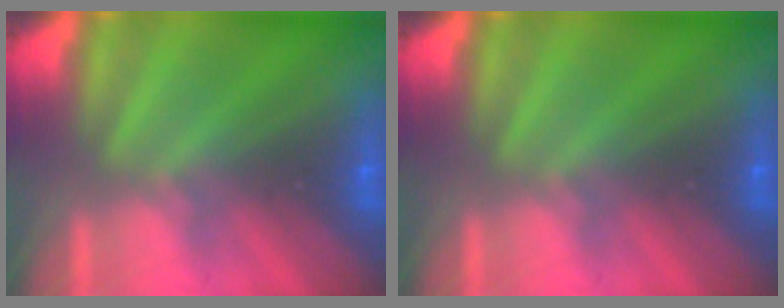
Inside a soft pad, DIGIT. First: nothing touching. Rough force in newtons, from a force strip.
{"total": 0.0}